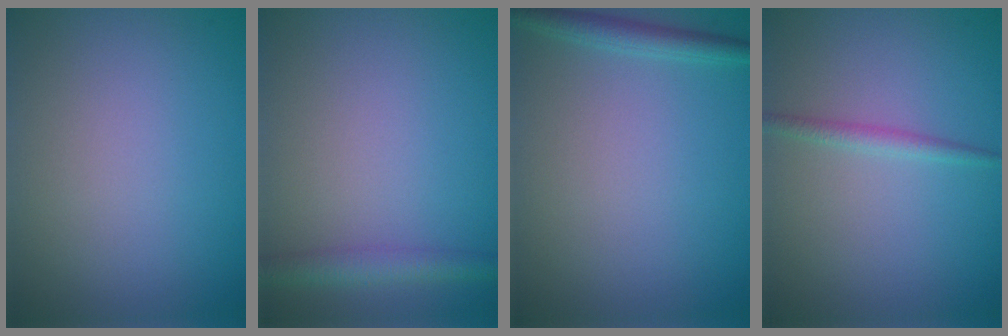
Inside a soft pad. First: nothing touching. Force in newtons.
{"total": 2.7, "press": 2.7, "slide": 0.1}
{"total": 1.9, "press": 1.9, "slide": 0.1}
{"total": 1.3, "press": 1.3, "slide": 0.1}